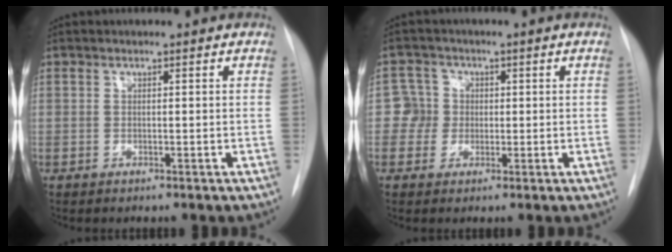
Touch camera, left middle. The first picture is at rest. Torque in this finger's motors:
{"motor_torque": [0.06, -0.14, -0.14, -0.06]}